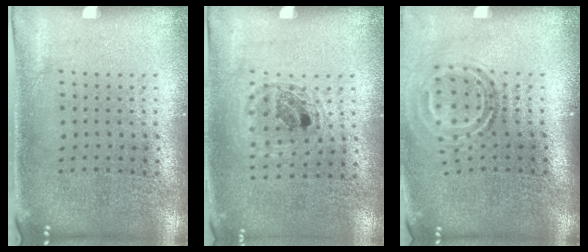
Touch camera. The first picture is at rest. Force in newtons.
{"total": 0.9, "press": 0.9, "slide": 0.2}
{"total": 1.7, "press": 1.1, "slide": 1.3}